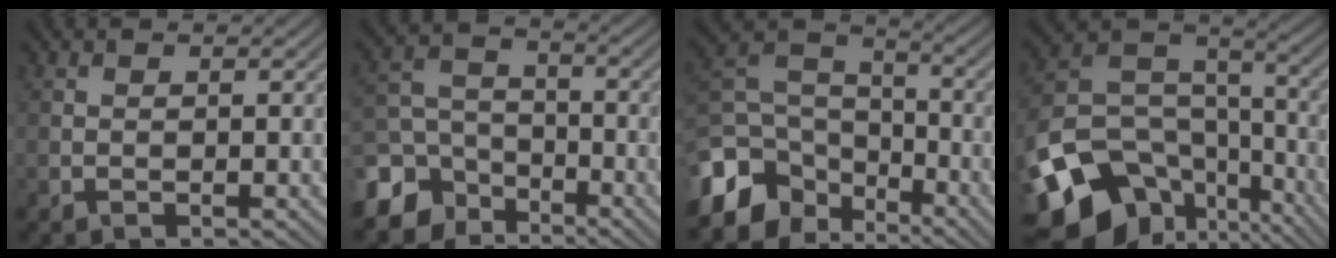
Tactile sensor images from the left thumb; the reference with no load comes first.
{"total": 8.6, "force": [-5.5, 5.9, 3.0], "torque": [-0.073, -0.010, -0.120]}
{"total": 11.7, "force": [-6.9, 7.7, 5.4], "torque": [-0.145, -0.016, -0.139]}
{"total": 16.7, "force": [-9.4, 10.9, 8.3], "torque": [-0.215, -0.040, -0.154]}